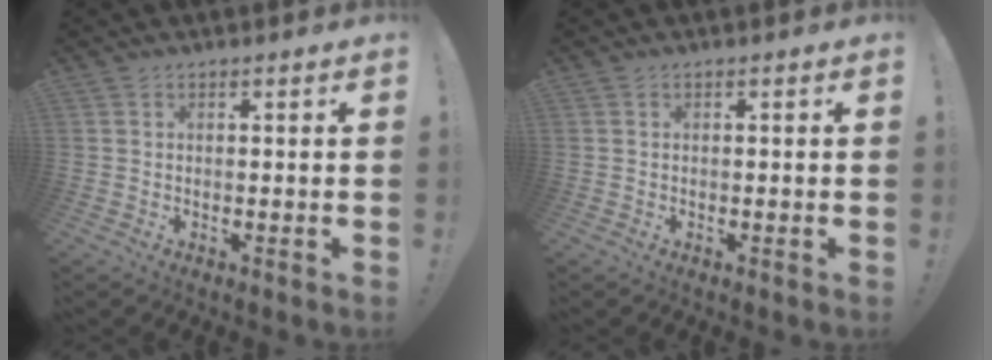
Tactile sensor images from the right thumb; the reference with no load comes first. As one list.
[{"total": 0.0}]